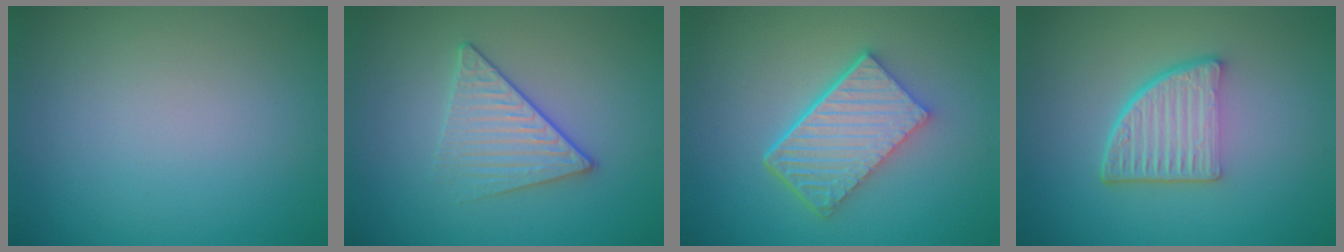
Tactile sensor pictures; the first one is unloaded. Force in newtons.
{"total": 2.7, "press": 2.4, "slide": 1.2}
{"total": 6.1, "press": 4.4, "slide": 4.2}
{"total": 5.5, "press": 3.7, "slide": 4.1}